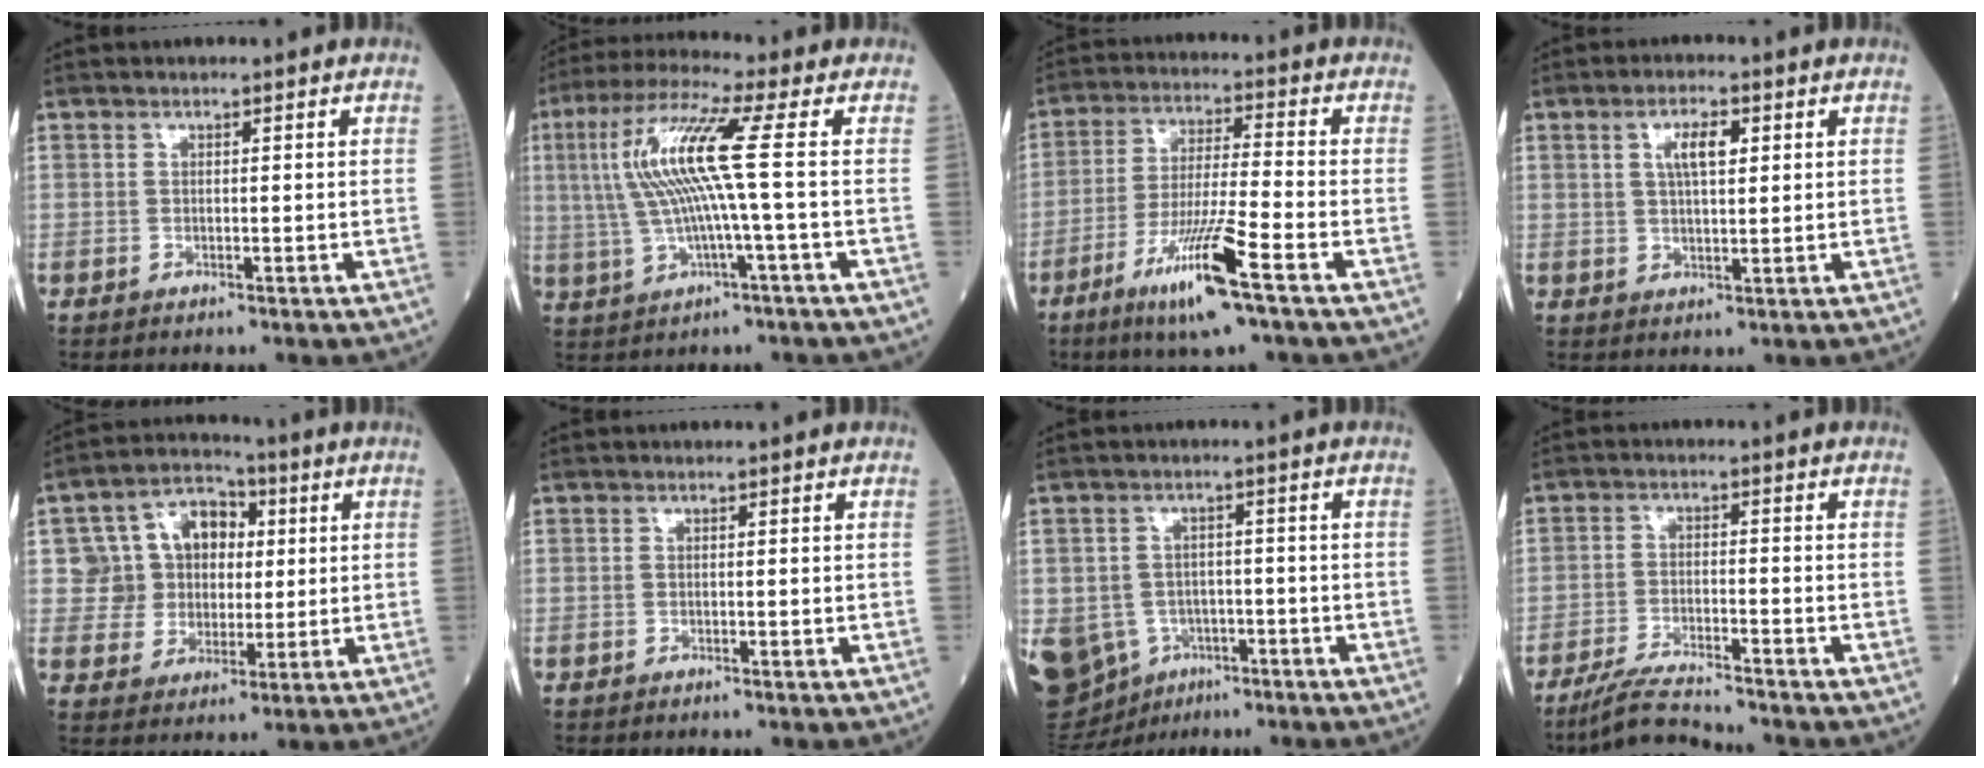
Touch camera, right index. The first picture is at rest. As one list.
[{"total": 11.1, "force": [1.0, -0.6, 11.1], "torque": [-0.235, 0.016, 0.017]}, {"total": 11.6, "force": [-6.1, -0.3, 9.9], "torque": [-0.193, -0.022, -0.113]}, {"total": 4.6, "force": [1.6, 1.4, 4.0], "torque": [-0.076, 0.006, 0.028]}, {"total": 9.4, "force": [1.8, 8.5, 3.6], "torque": [-0.062, 0.033, 0.036]}, {"total": 0.0}, {"total": 19.6, "force": [-8.1, 15.8, 8.3], "torque": [-0.257, 0.000, -0.110]}, {"total": 6.1, "force": [-5.7, -0.5, 2.1], "torque": [-0.043, -0.021, -0.108]}]